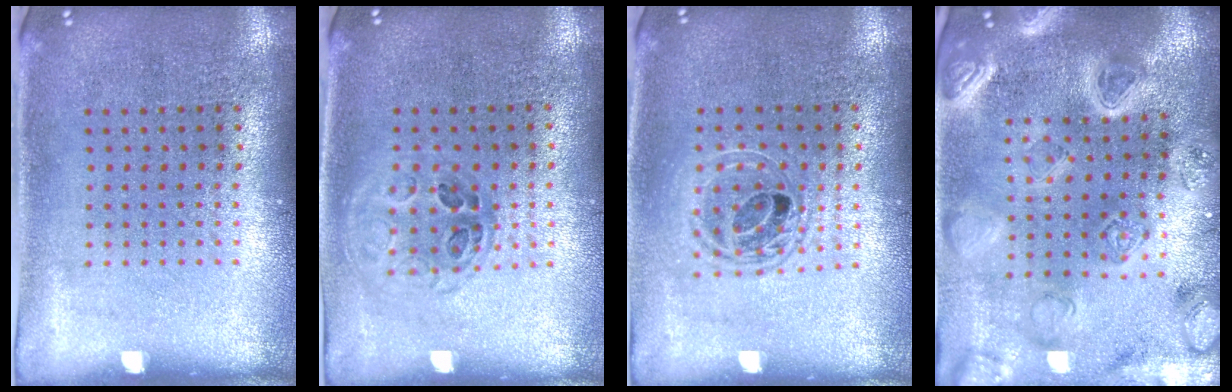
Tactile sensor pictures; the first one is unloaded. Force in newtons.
{"total": 1.1, "press": 1.0, "slide": 0.5}
{"total": 1.6, "press": 1.3, "slide": 0.8}
{"total": 4.2, "press": 3.8, "slide": 1.9}